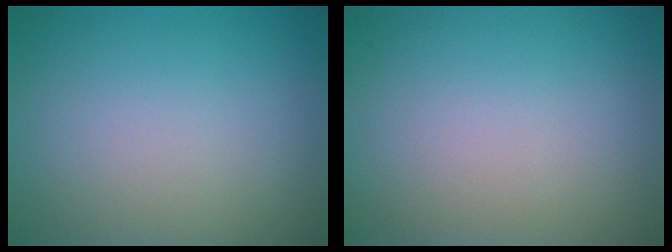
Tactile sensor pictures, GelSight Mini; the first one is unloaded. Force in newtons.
{"total": 0.0}